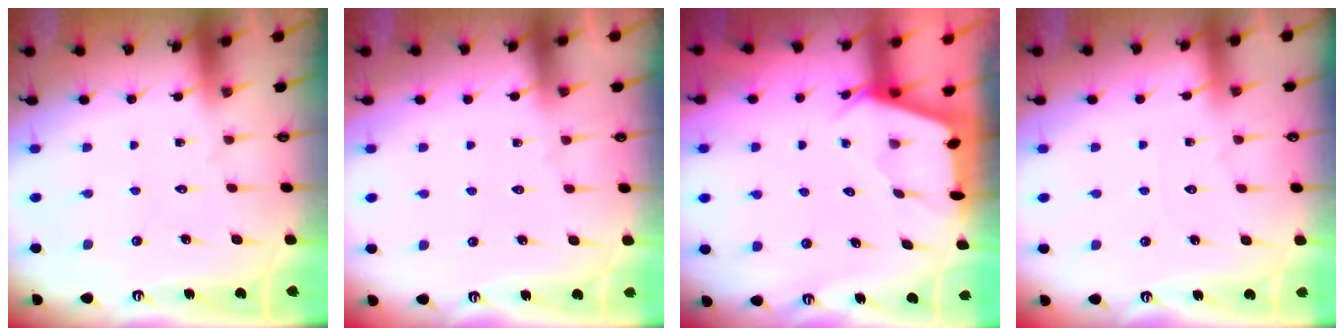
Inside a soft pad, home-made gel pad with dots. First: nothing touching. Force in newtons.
{"total": 3.3, "press": 3.2, "slide": 0.5}
{"total": 3.5, "press": 3.5, "slide": 0.1}
{"total": 1.5, "press": 1.4, "slide": 0.2}